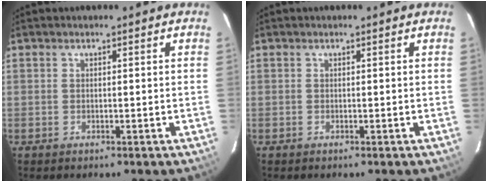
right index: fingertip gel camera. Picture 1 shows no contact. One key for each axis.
{"total": 0.0}